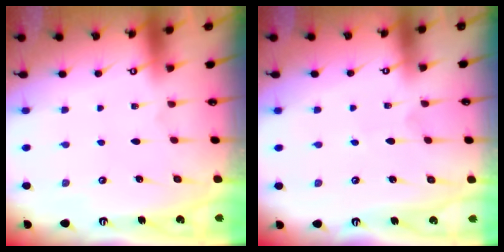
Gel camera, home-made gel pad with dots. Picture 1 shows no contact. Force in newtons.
{"total": 2.9, "press": 2.8, "slide": 0.2}